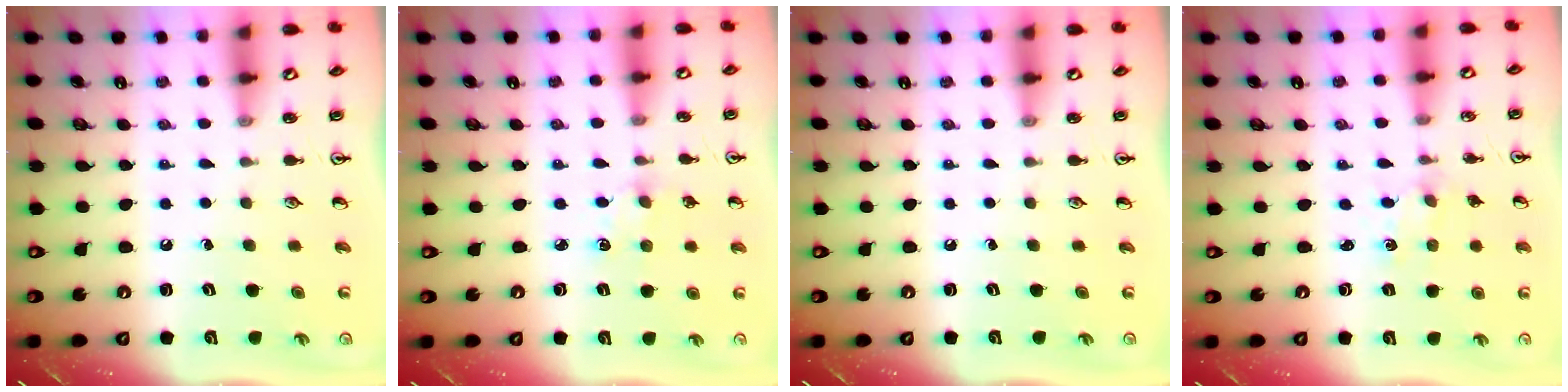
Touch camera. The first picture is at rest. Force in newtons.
{"total": 4.0, "press": 3.9, "slide": 0.5}
{"total": 0.0}
{"total": 0.0}